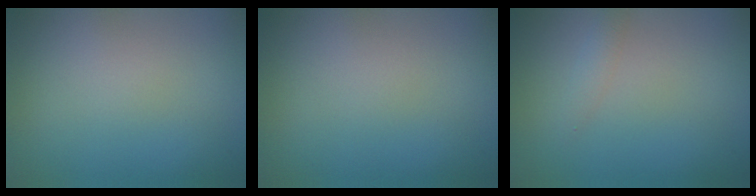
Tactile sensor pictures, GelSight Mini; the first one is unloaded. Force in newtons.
{"total": 0.0}
{"total": 0.9, "press": 0.9, "slide": 0.1}